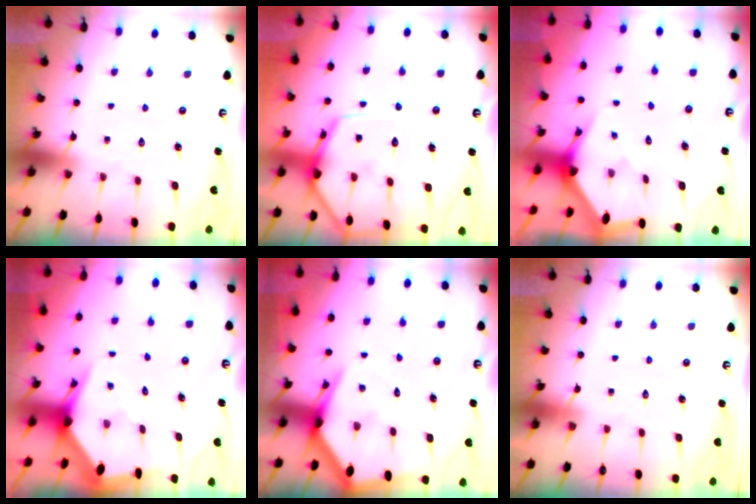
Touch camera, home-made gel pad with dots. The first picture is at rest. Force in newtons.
{"total": 16.9, "press": 16.8, "slide": 1.7}
{"total": 2.9, "press": 2.9, "slide": 0.2}
{"total": 4.4, "press": 4.3, "slide": 0.7}
{"total": 6.1, "press": 6.0, "slide": 0.5}
{"total": 0.0}